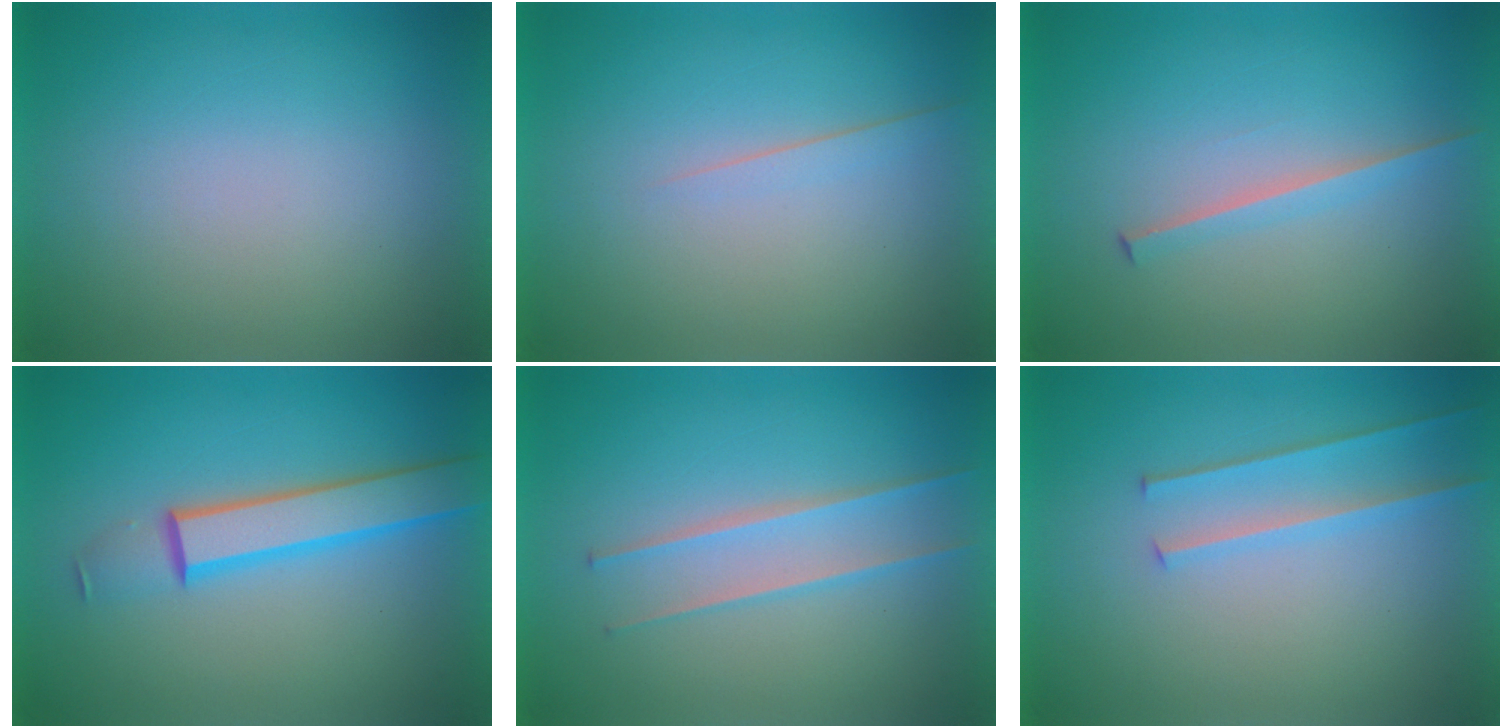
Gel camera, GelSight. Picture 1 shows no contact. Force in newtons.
{"total": 1.5}
{"total": 1.6}
{"total": 4.2}
{"total": 2.4}
{"total": 2.2}